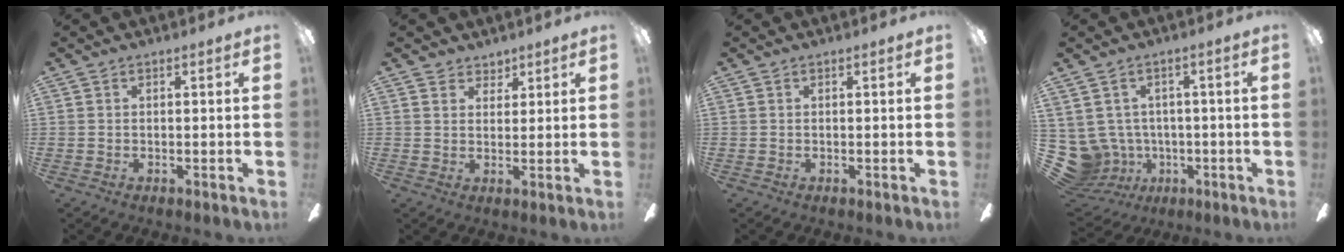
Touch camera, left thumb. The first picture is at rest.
{"total": 3.3, "force": [2.6, 2.1, -0.1], "torque": [0.006, -0.010, 0.046]}
{"total": 0.0}
{"total": 9.2, "force": [-0.7, 8.7, 2.9], "torque": [-0.122, -0.002, -0.006]}